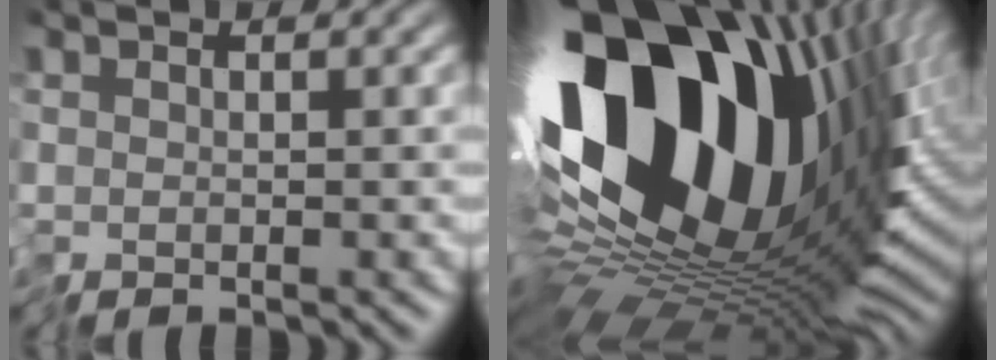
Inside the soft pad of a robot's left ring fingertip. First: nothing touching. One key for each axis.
{"total": 19.7, "fx": 4.6, "fy": 11.3, "fz": 15.5, "tx": -0.291, "ty": -0.018, "tz": 0.080}